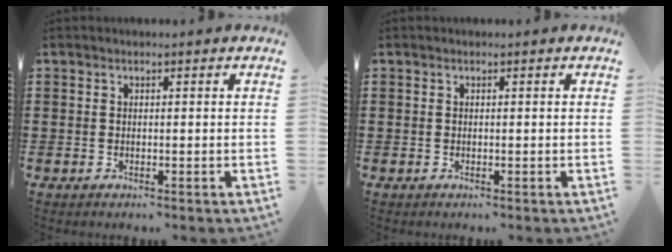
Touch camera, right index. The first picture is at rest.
{"total": 0.0}